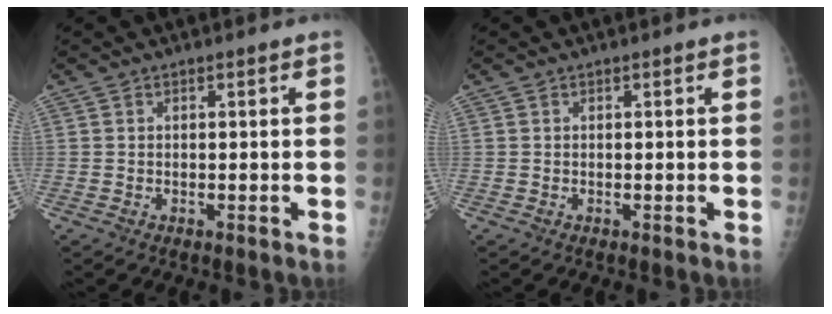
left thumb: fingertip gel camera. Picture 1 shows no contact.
{"total": 0.0}